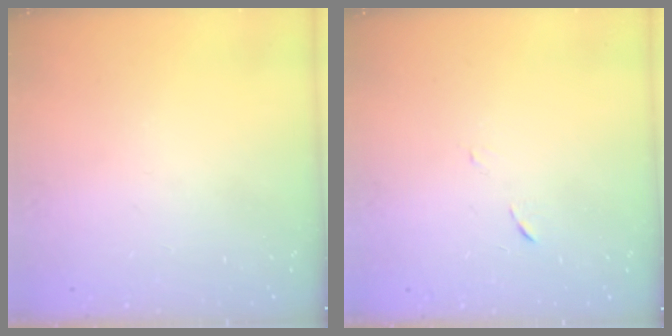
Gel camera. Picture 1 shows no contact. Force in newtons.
{"total": 5.0, "press": 4.9, "slide": 0.6}